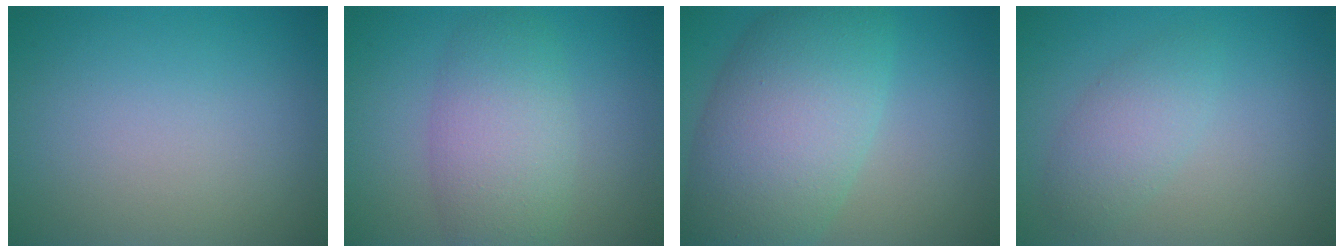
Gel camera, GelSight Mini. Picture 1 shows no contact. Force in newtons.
{"total": 5.5, "press": 5.5, "slide": 0.4}
{"total": 10.0, "press": 10.0, "slide": 0.3}
{"total": 2.7, "press": 2.6, "slide": 0.1}